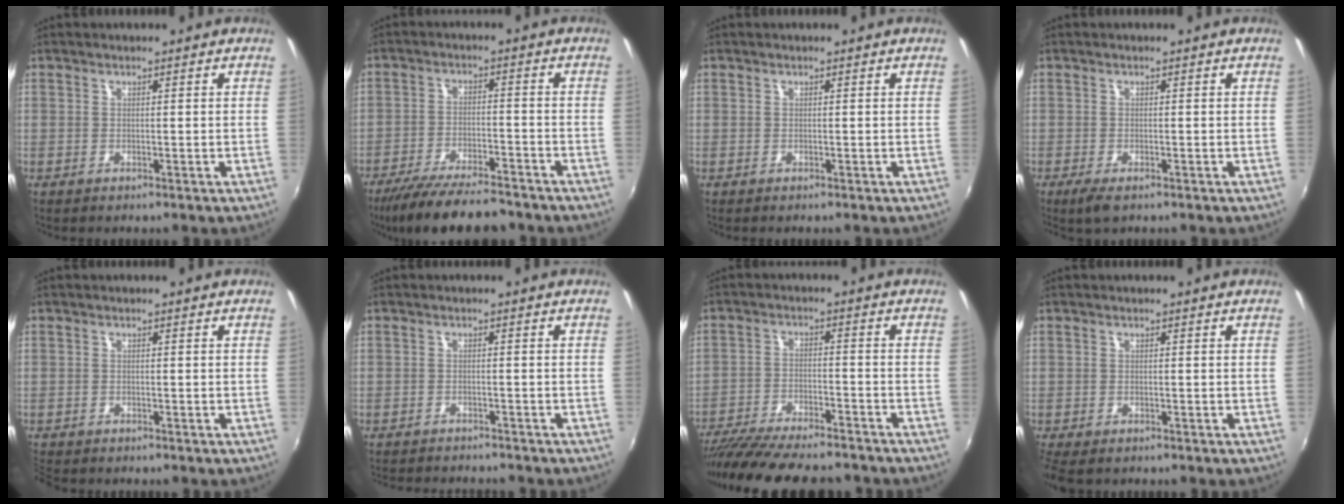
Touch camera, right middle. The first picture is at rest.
{"total": 13.9, "force": [-11.8, 2.9, 6.8], "torque": [-0.143, -0.020, -0.189]}
{"total": 0.0}
{"total": 2.9, "force": [-1.9, 0.9, 2.0], "torque": [-0.044, -0.012, -0.033]}
{"total": 2.6, "force": [-2.4, 0.8, 0.7], "torque": [-0.023, -0.015, -0.045]}
{"total": 7.5, "force": [-6.9, 1.4, 2.4], "torque": [-0.061, -0.013, -0.102]}
{"total": 19.8, "force": [-17.1, 3.9, 9.2], "torque": [-0.177, -0.036, -0.265]}
{"total": 4.3, "force": [-3.1, 1.7, 2.4], "torque": [-0.053, -0.025, -0.054]}